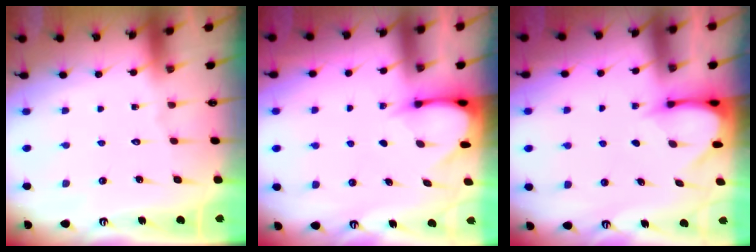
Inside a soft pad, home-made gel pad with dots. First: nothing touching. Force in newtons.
{"total": 3.5, "press": 3.4, "slide": 0.3}
{"total": 3.7, "press": 3.6, "slide": 0.3}